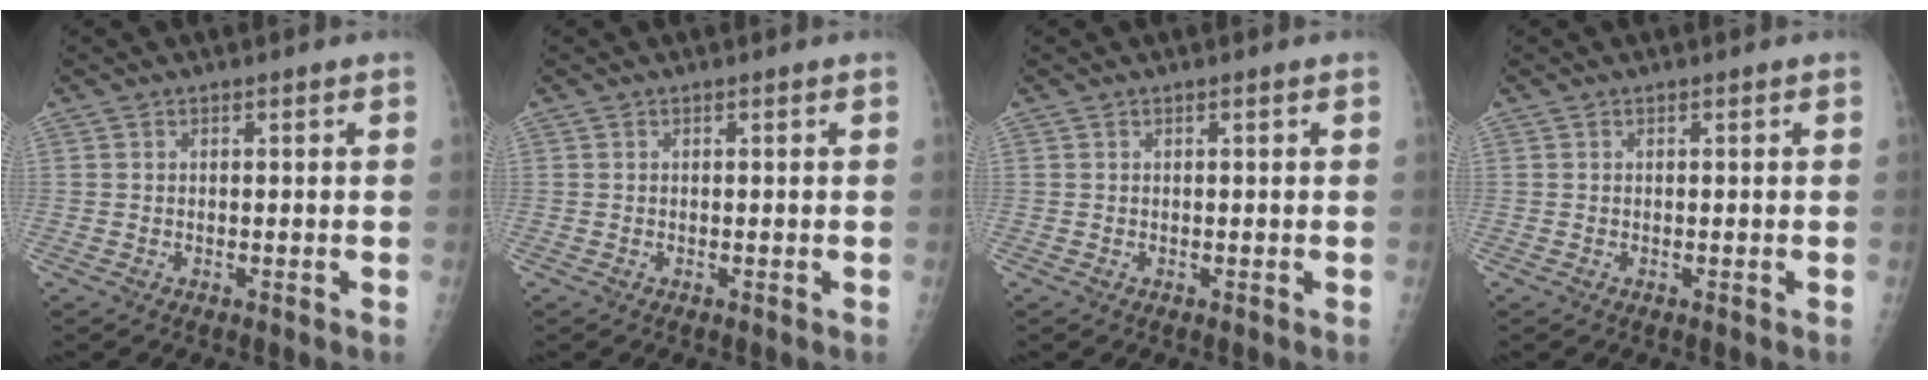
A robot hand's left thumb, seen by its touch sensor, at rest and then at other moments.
{"total": 0.0}
{"total": 0.0}
{"total": 0.0}